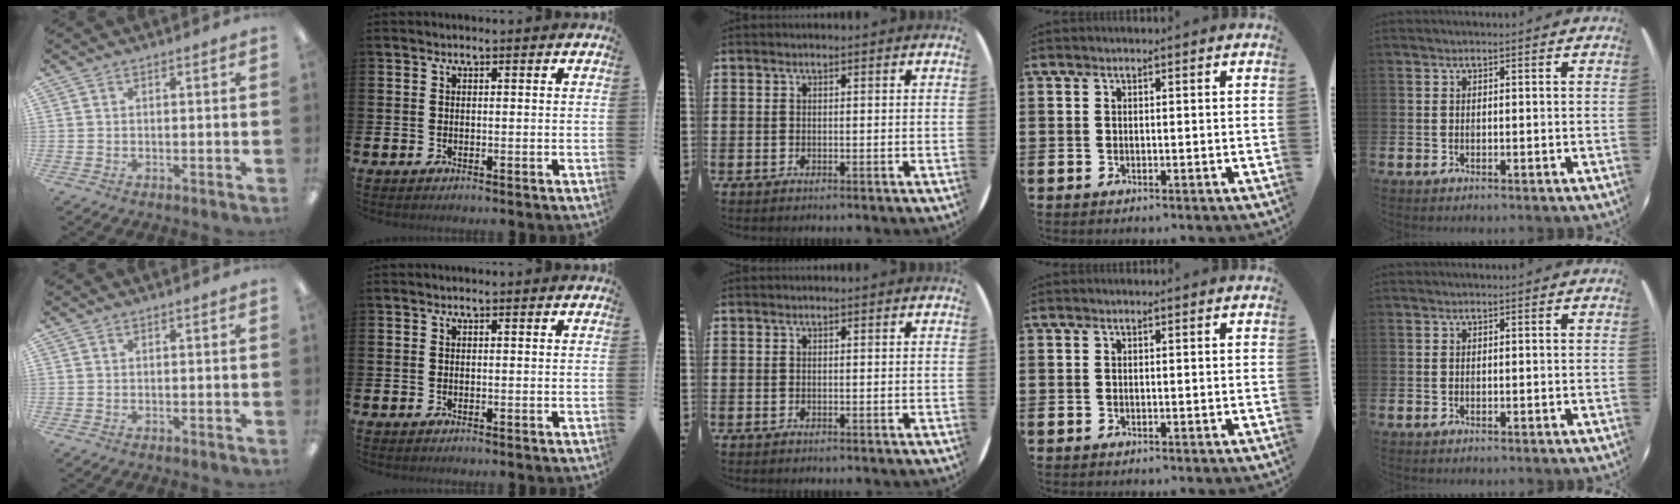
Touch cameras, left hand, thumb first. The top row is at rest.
{}